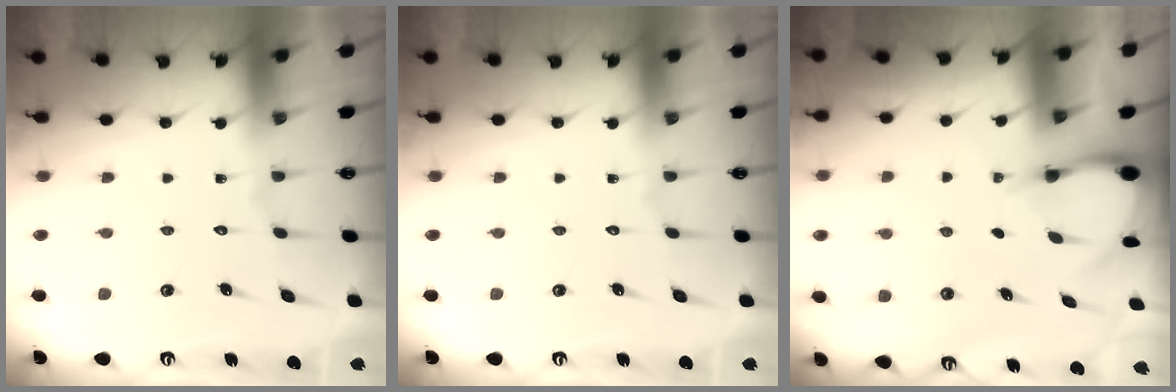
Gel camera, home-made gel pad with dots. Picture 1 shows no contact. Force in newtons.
{"total": 0.0}
{"total": 3.3, "press": 3.3, "slide": 0.2}